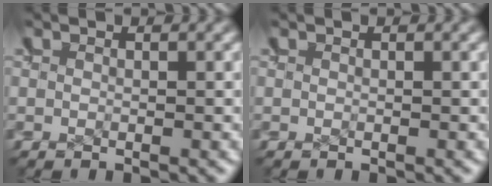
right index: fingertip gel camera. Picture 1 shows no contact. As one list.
[{"total": 0.0}]